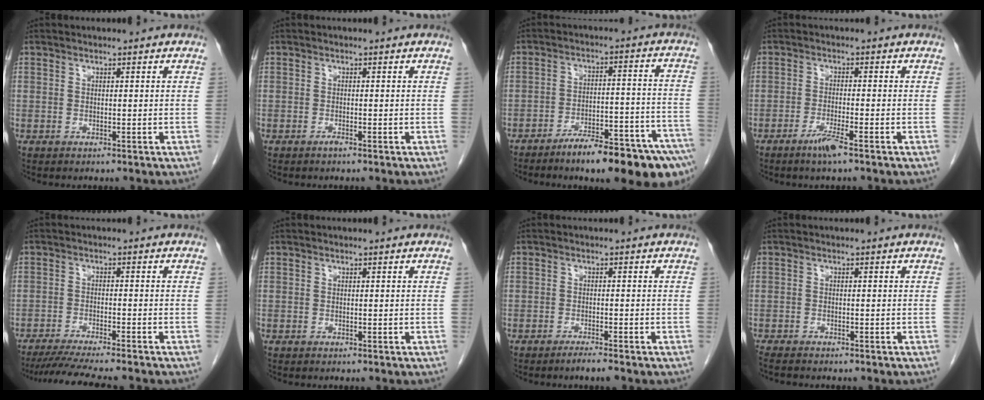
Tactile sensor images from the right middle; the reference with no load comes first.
{"total": 0.6, "force": [-0.5, -0.1, 0.3], "torque": [-0.007, 0.000, -0.009]}
{"total": 15.7, "force": [-11.4, 2.2, 10.5], "torque": [-0.099, 0.025, -0.169]}
{"total": 3.4, "force": [-2.3, -0.2, 2.5], "torque": [-0.050, -0.006, -0.046]}
{"total": 10.2, "force": [-8.9, -0.2, 4.9], "torque": [-0.067, -0.021, -0.140]}
{"total": 0.0}
{"total": 1.7, "force": [-1.4, -0.2, 0.9], "torque": [-0.020, -0.003, -0.027]}
{"total": 3.3, "force": [-2.8, 0.7, 1.4], "torque": [-0.026, -0.009, -0.041]}